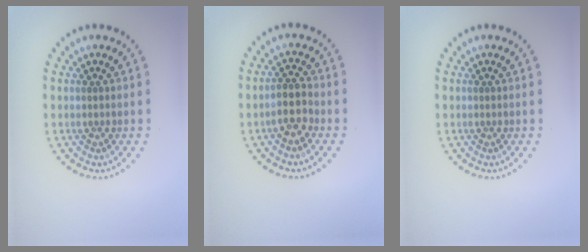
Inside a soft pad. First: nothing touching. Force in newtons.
{"total": 2.3, "press": 2.0, "slide": 1.0}
{"total": 0.0}